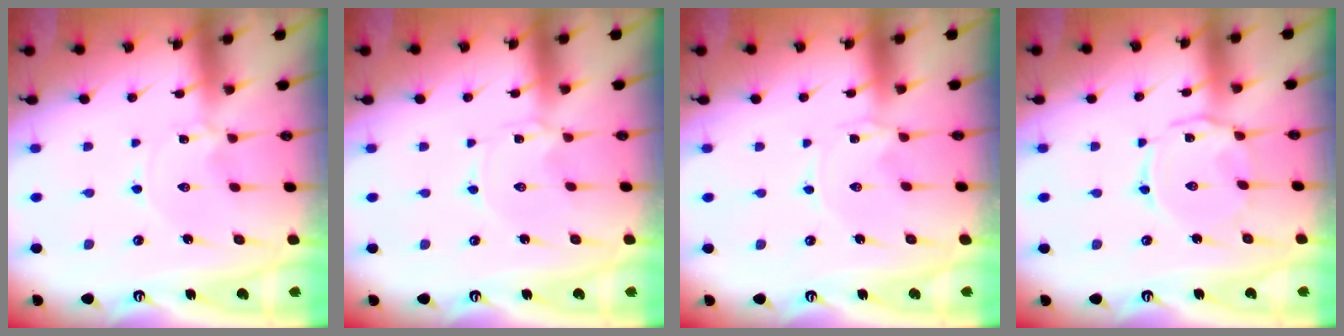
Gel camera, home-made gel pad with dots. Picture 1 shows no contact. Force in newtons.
{"total": 0.0}
{"total": 0.0}
{"total": 4.7, "press": 4.7, "slide": 0.3}